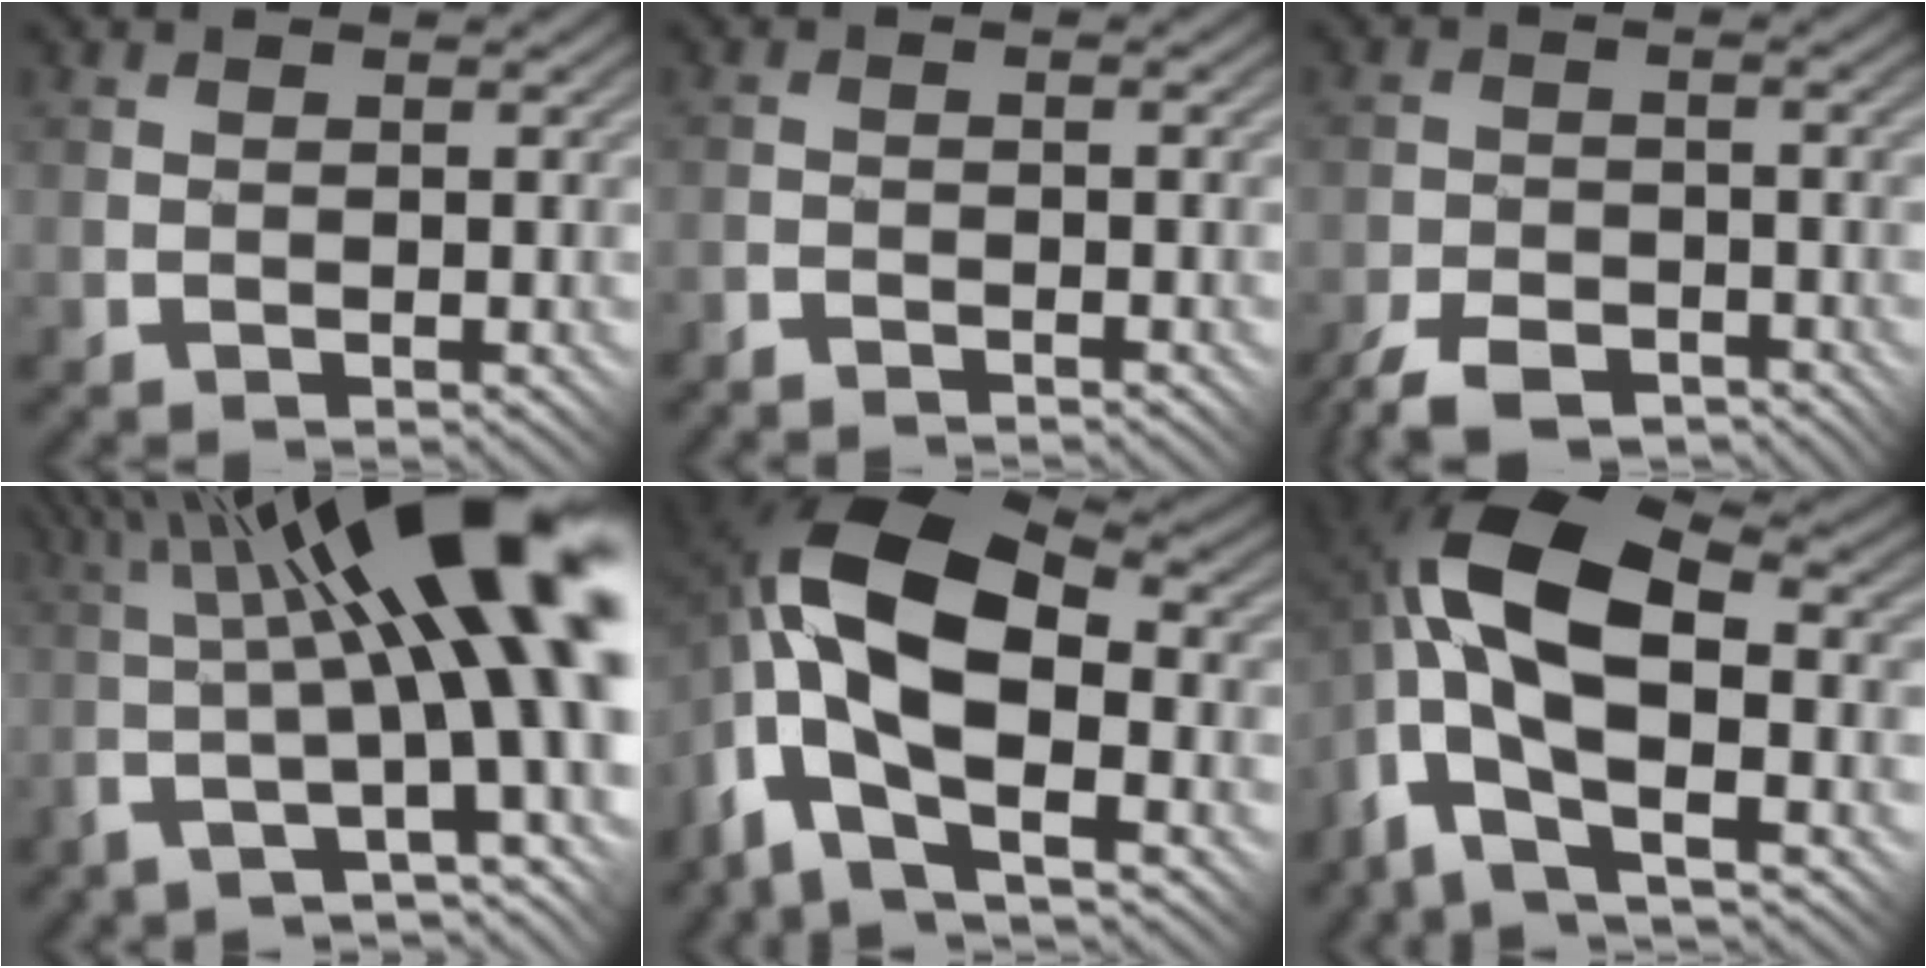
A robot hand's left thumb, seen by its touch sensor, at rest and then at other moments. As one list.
[{"total": 1.7, "force": [-1.7, -0.2, 0.1], "torque": [-0.002, 0.007, -0.038]}, {"total": 6.2, "force": [-4.7, 2.5, 3.2], "torque": [-0.060, -0.007, -0.089]}, {"total": 17.9, "force": [3.2, 3.0, 17.3], "torque": [-0.240, 0.030, 0.055]}, {"total": 16.2, "force": [-3.0, 8.8, 13.3], "torque": [-0.267, 0.001, -0.051]}, {"total": 14.6, "force": [-1.8, 7.3, 12.5], "torque": [-0.262, 0.016, -0.040]}]